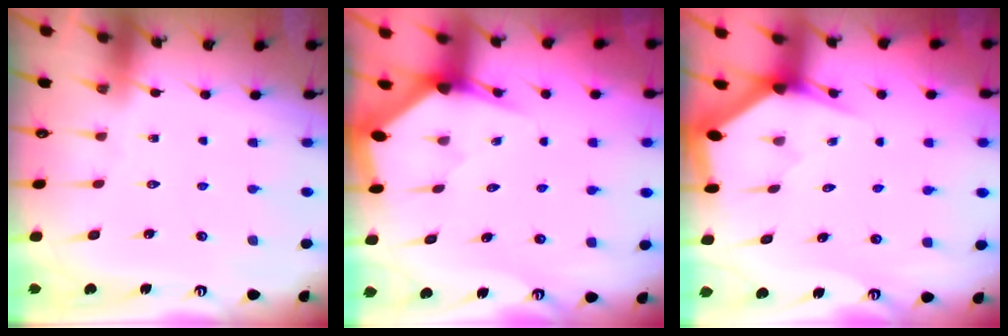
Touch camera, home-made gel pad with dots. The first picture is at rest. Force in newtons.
{"total": 2.8, "press": 2.8, "slide": 0.1}
{"total": 2.9, "press": 2.9, "slide": 0.0}